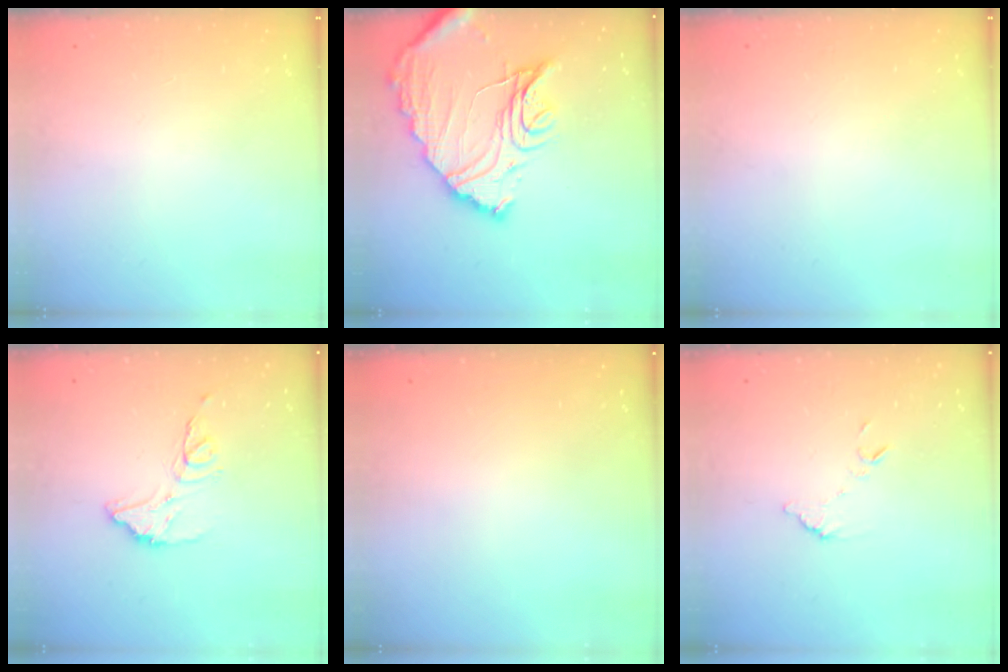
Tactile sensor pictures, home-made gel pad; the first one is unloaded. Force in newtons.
{"total": 18.9, "press": 18.8, "slide": 1.6}
{"total": 0.0}
{"total": 11.3, "press": 11.2, "slide": 0.9}
{"total": 3.0, "press": 3.0, "slide": 0.1}
{"total": 7.2, "press": 7.2, "slide": 0.2}